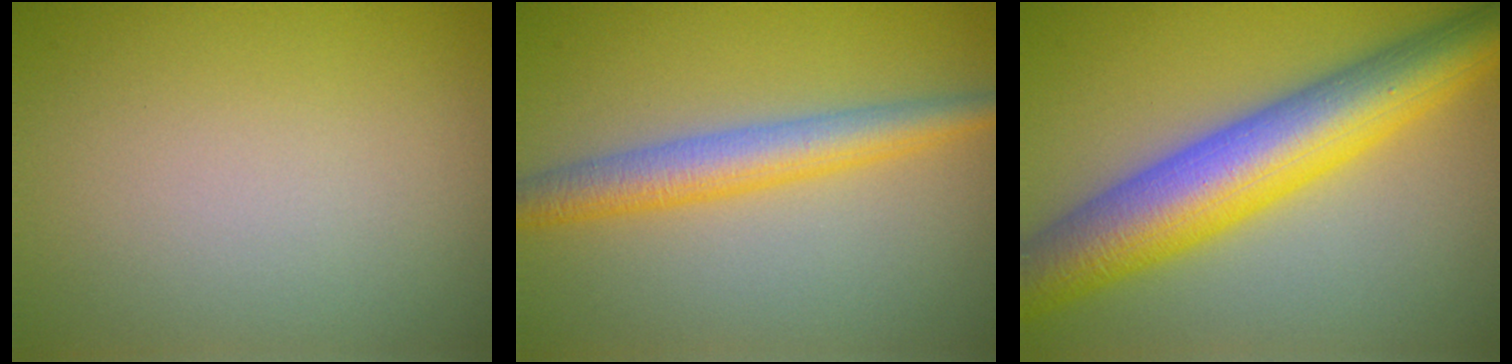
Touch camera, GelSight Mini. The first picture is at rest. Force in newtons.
{"total": 4.2, "press": 4.2, "slide": 0.1}
{"total": 10.0, "press": 10.0, "slide": 0.3}